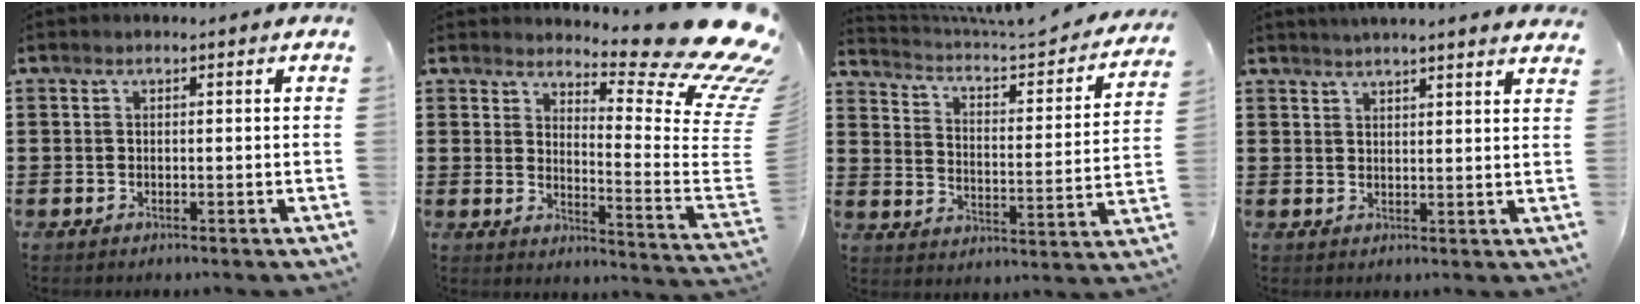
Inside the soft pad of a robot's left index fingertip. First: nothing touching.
{"total": 13.3, "force": [10.7, 2.0, 7.6], "torque": [-0.111, -0.094, 0.179]}
{"total": 4.2, "force": [3.8, 0.6, 1.8], "torque": [-0.050, -0.040, 0.053]}
{"total": 2.7, "force": [2.7, -0.5, 0.3], "torque": [-0.012, -0.010, 0.049]}